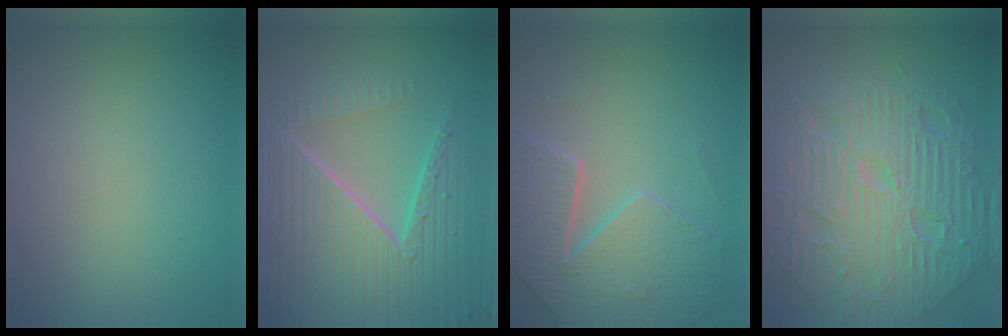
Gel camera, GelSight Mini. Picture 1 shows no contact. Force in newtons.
{"total": 10.4, "press": 6.7, "slide": 7.9}
{"total": 6.9, "press": 5.4, "slide": 4.4}
{"total": 11.6, "press": 7.7, "slide": 8.7}